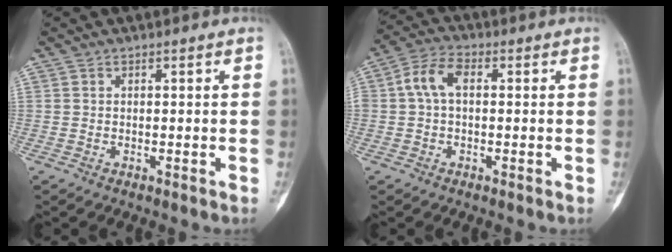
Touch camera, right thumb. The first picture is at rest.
{"total": 6.5, "force": [0.7, 4.0, 5.1], "torque": [-0.099, 0.022, 0.007]}